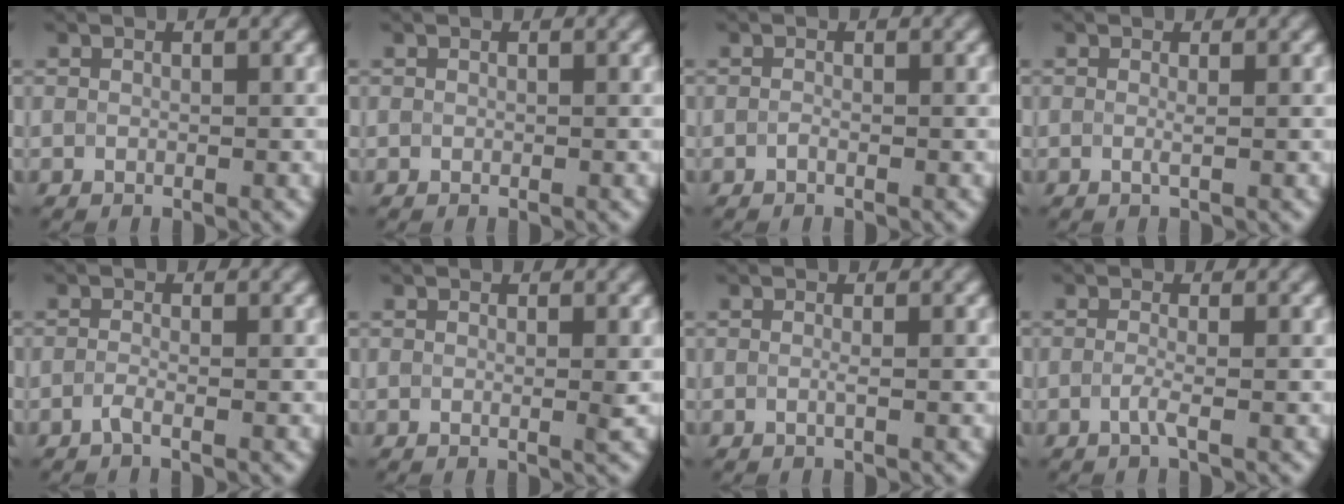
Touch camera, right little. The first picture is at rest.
{"total": 0.0}
{"total": 0.8, "force": [-0.6, -0.2, -0.4], "torque": [0.003, -0.001, -0.011]}
{"total": 0.0}
{"total": 1.0, "force": [-1.0, -0.1, 0.0], "torque": [-0.003, 0.000, -0.025]}
{"total": 0.8, "force": [0.0, 0.1, 0.8], "torque": [-0.010, 0.000, -0.004]}
{"total": 0.0}
{"total": 0.9, "force": [-0.8, 0.1, 0.5], "torque": [-0.012, -0.002, -0.020]}